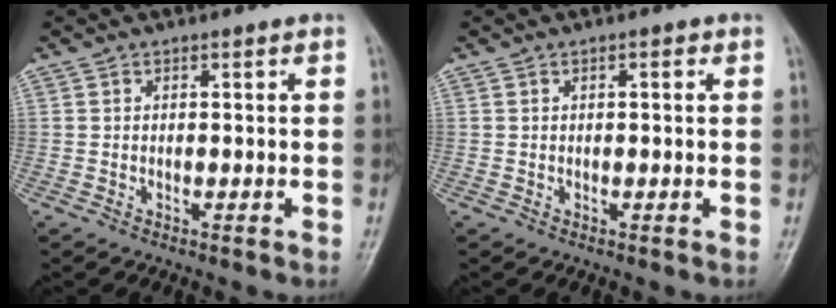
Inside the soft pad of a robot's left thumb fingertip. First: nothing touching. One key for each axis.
{"total": 1.1, "fx": 0.3, "fy": 0.4, "fz": 0.9, "tx": -0.012, "ty": 0.003, "tz": 0.002}